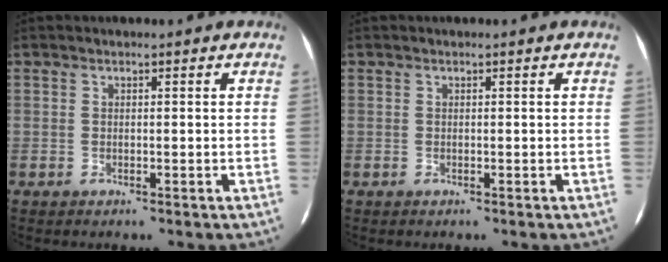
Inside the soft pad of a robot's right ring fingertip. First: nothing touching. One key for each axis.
{"total": 0.0}